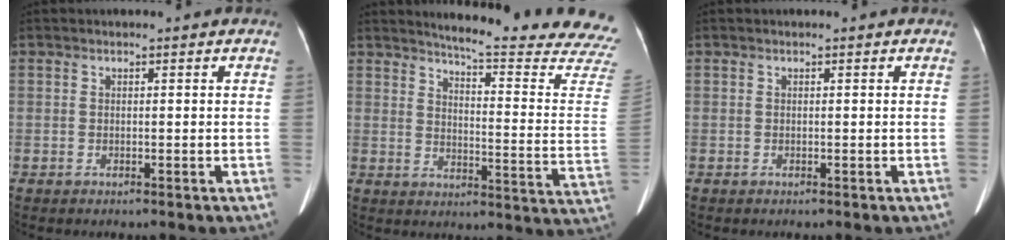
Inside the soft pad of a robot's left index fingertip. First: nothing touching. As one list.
[{"total": 22.4, "force": [21.2, -1.1, 7.1], "torque": [-0.100, -0.154, 0.237]}, {"total": 0.0}]